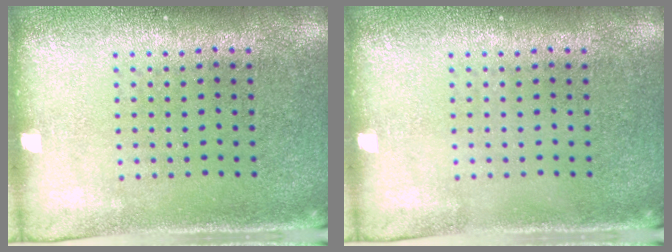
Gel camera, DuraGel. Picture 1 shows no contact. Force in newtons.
{"total": 0.0}